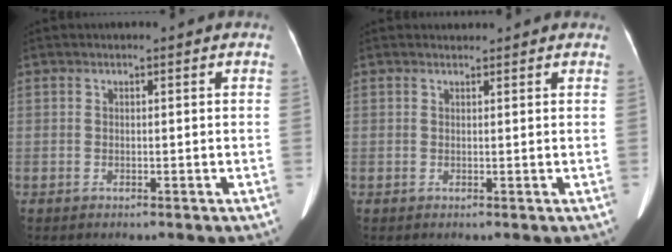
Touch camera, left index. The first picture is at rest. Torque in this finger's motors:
{"motor_torque": [0.17, -0.09, -0.18, 0.01]}